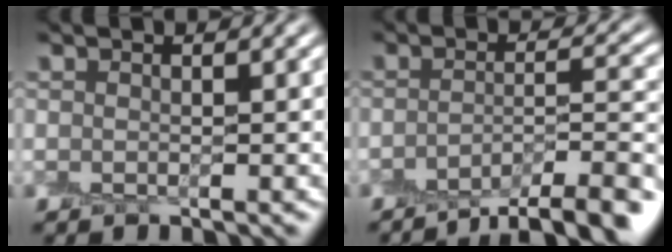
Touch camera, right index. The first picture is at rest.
{"total": 5.9, "force": [-4.5, 1.5, 3.4], "torque": [-0.050, -0.004, -0.068]}